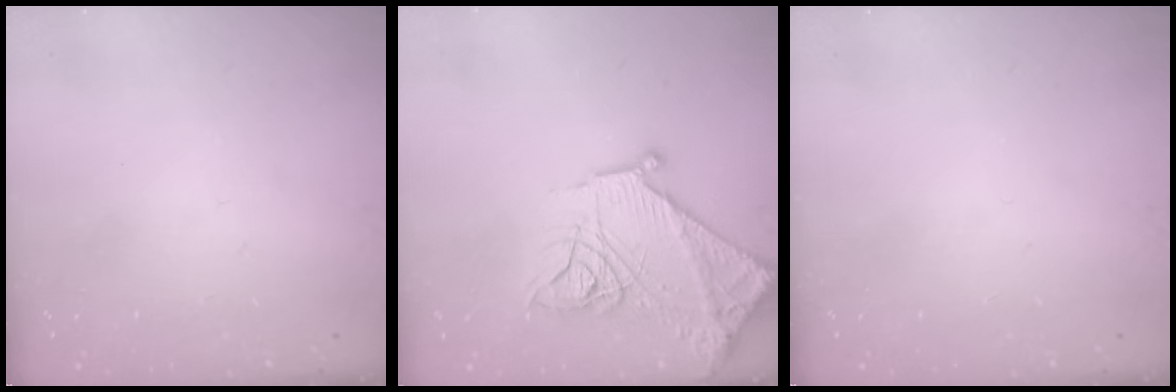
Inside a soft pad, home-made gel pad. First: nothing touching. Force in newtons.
{"total": 18.7, "press": 18.6, "slide": 1.7}
{"total": 0.0}